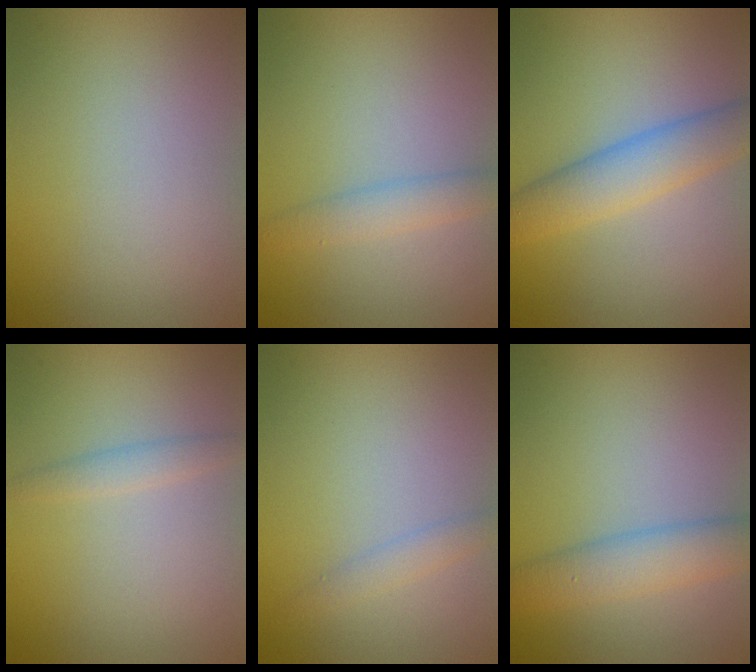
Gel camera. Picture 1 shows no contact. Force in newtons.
{"total": 2.2, "press": 2.2, "slide": 0.1}
{"total": 4.8, "press": 4.8, "slide": 0.2}
{"total": 1.5, "press": 1.5, "slide": 0.0}
{"total": 1.4, "press": 1.4, "slide": 0.1}
{"total": 4.2, "press": 4.1, "slide": 0.1}